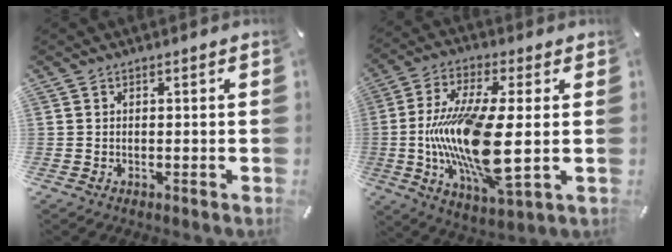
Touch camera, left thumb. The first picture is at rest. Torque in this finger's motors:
{"motor_torque": [-0.27, 2.74, 1.88, -0.89, 1.00]}